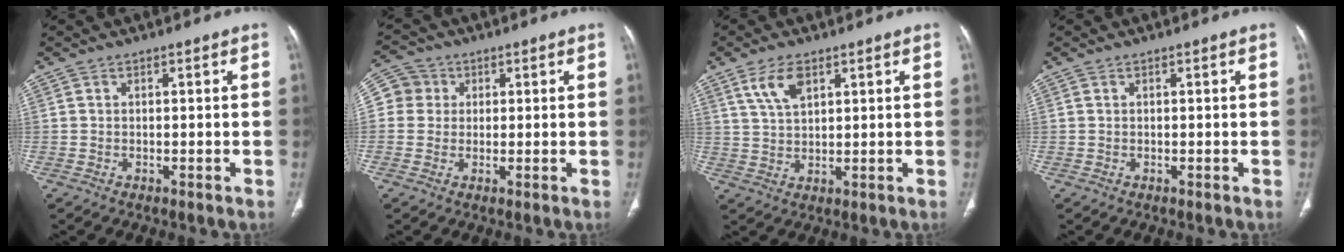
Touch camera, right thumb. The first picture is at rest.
{"total": 5.5, "force": [1.0, 5.3, 1.0], "torque": [0.003, 0.008, 0.014]}
{"total": 5.8, "force": [3.1, 2.9, 4.0], "torque": [-0.069, -0.010, 0.065]}
{"total": 0.0}